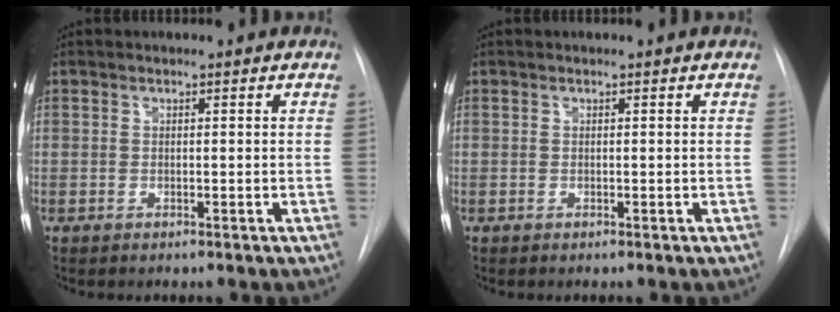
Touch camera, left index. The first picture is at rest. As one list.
[{"total": 0.0}]